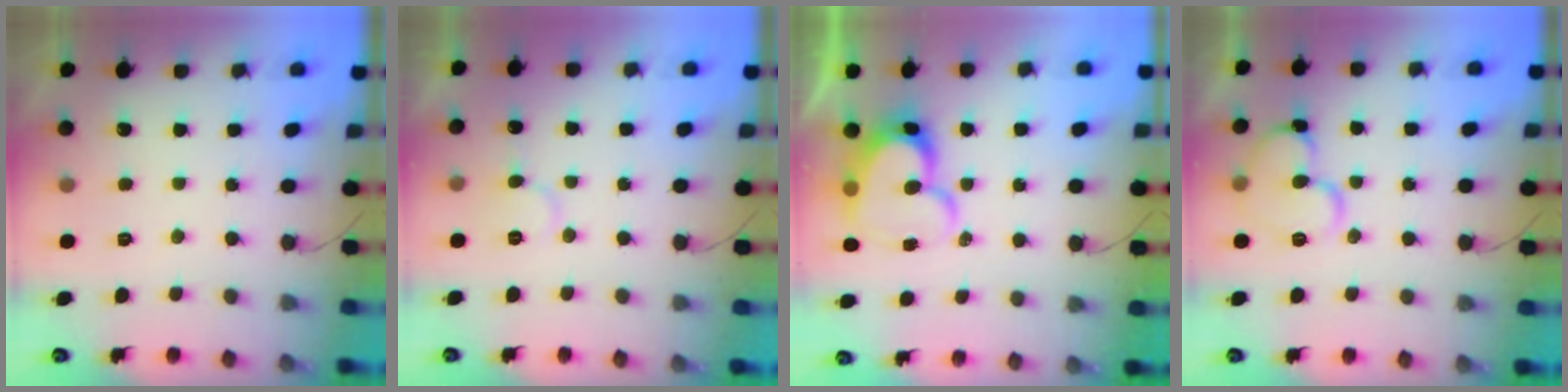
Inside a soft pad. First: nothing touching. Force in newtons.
{"total": 6.4, "press": 6.3, "slide": 0.6}
{"total": 14.8, "press": 14.7, "slide": 1.4}
{"total": 12.8, "press": 12.7, "slide": 1.7}